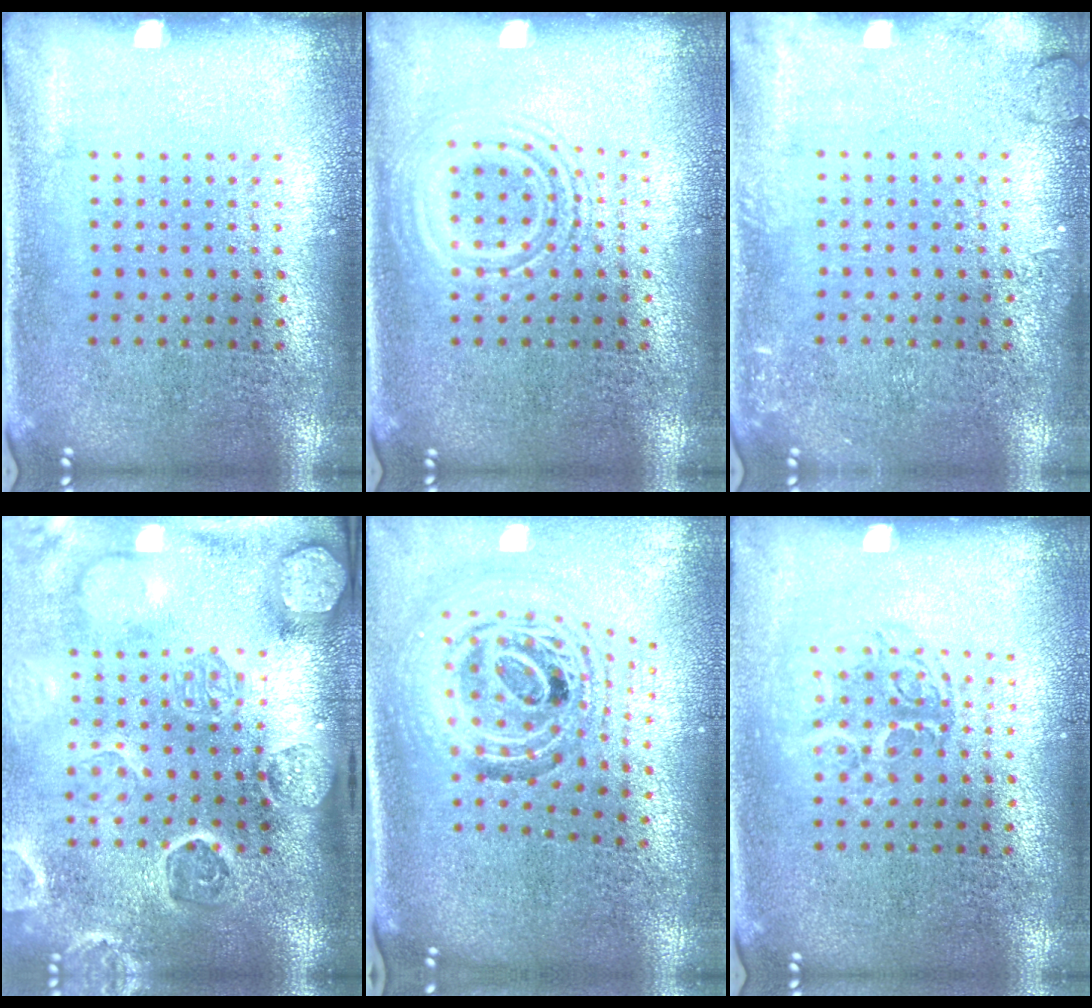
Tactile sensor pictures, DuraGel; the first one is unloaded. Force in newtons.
{"total": 1.4, "press": 1.4, "slide": 0.2}
{"total": 1.7, "press": 1.7, "slide": 0.3}
{"total": 4.5, "press": 3.5, "slide": 2.7}
{"total": 1.8, "press": 1.5, "slide": 1.0}
{"total": 1.3, "press": 1.0, "slide": 0.7}